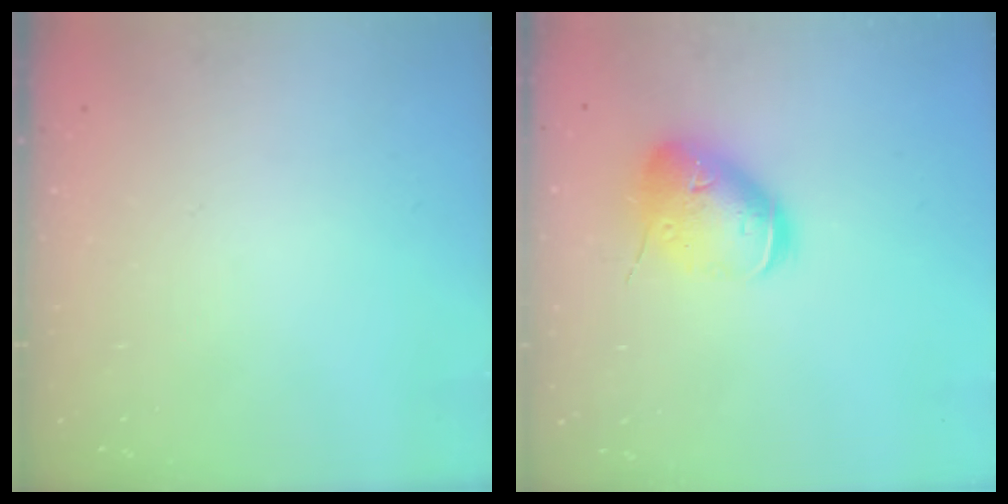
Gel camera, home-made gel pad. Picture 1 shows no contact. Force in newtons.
{"total": 14.8, "press": 14.6, "slide": 2.1}